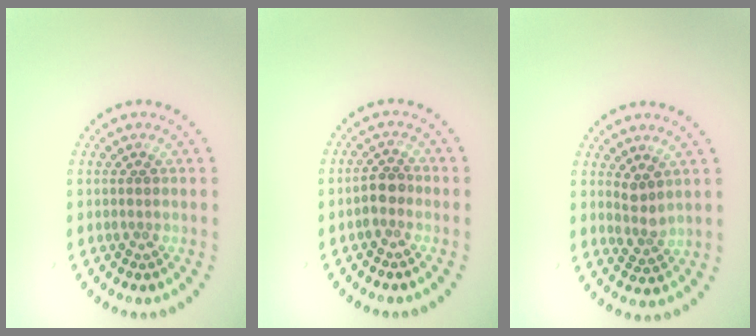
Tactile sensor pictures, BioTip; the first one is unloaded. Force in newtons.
{"total": 1.7, "press": 1.6, "slide": 0.8}
{"total": 1.9, "press": 1.4, "slide": 1.2}